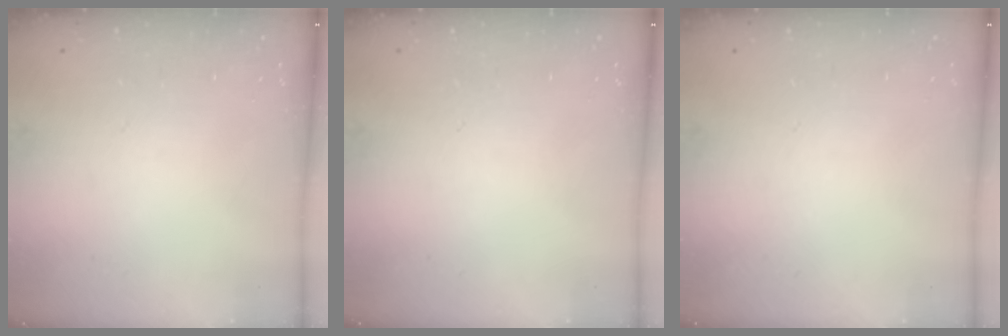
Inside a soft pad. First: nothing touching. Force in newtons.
{"total": 0.0}
{"total": 0.0}